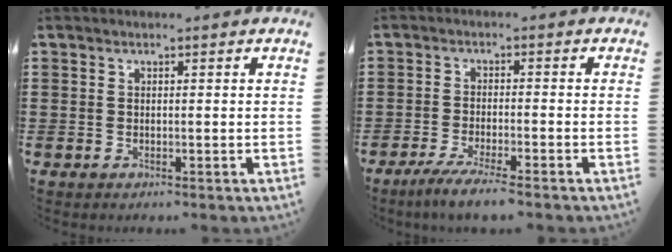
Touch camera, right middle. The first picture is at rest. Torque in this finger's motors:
{"motor_torque": [1.96, 0.17, 0.28, 0.13]}